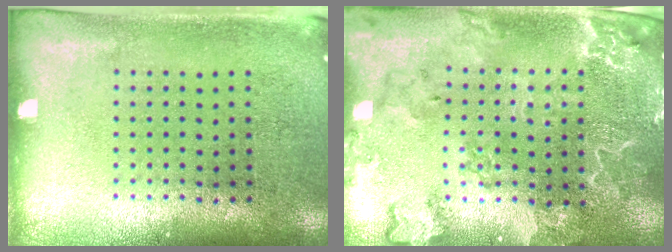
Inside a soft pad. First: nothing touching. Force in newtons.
{"total": 2.7, "press": 2.6, "slide": 0.8}